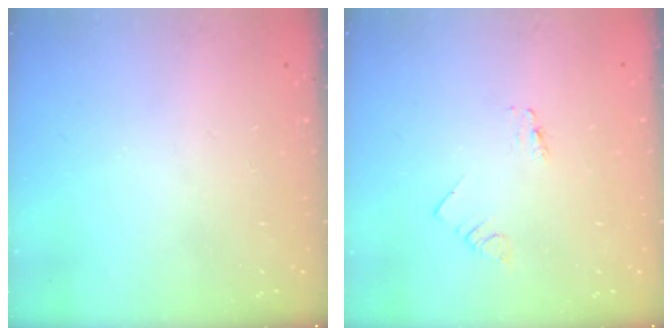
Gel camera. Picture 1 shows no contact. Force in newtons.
{"total": 0.0}